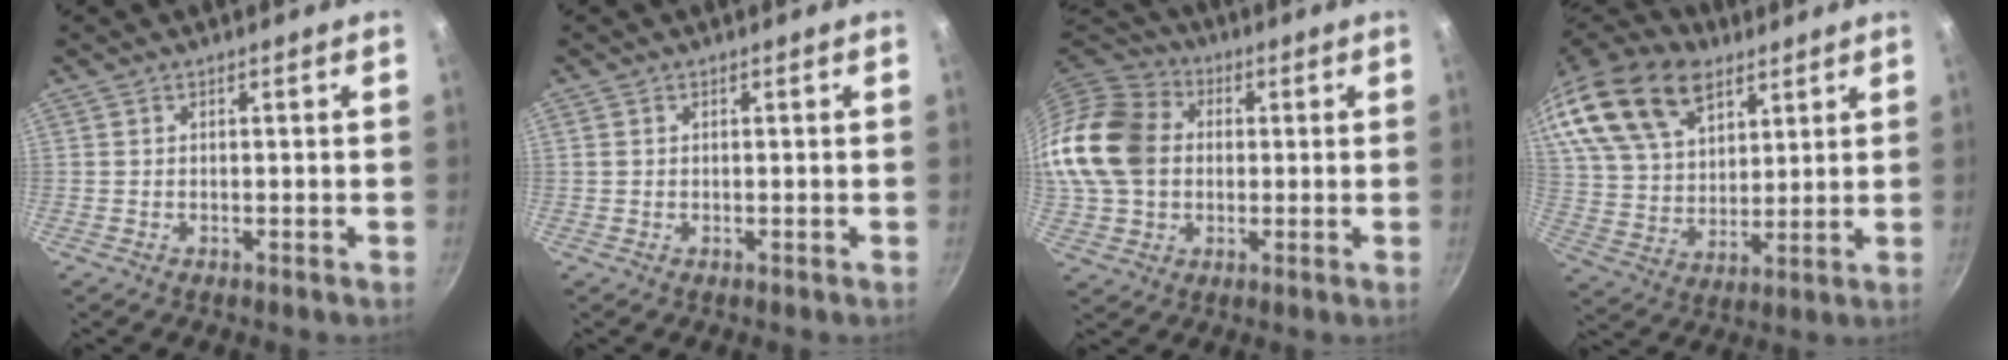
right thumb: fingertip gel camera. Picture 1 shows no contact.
{"total": 0.6, "force": [0.2, 0.4, 0.3], "torque": [-0.005, 0.002, 0.003]}
{"total": 19.0, "force": [1.7, 15.0, 11.4], "torque": [-0.219, 0.029, 0.022]}
{"total": 24.1, "force": [15.4, 15.2, 10.5], "torque": [-0.195, -0.026, 0.290]}